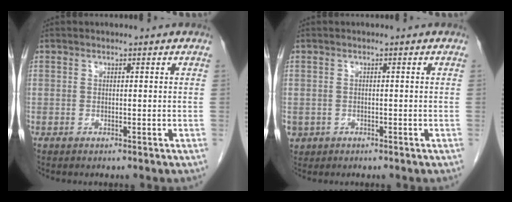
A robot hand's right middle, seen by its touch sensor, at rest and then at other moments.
{"total": 1.8, "force": [-0.7, 1.6, 0.4], "torque": [-0.006, 0.001, -0.006]}